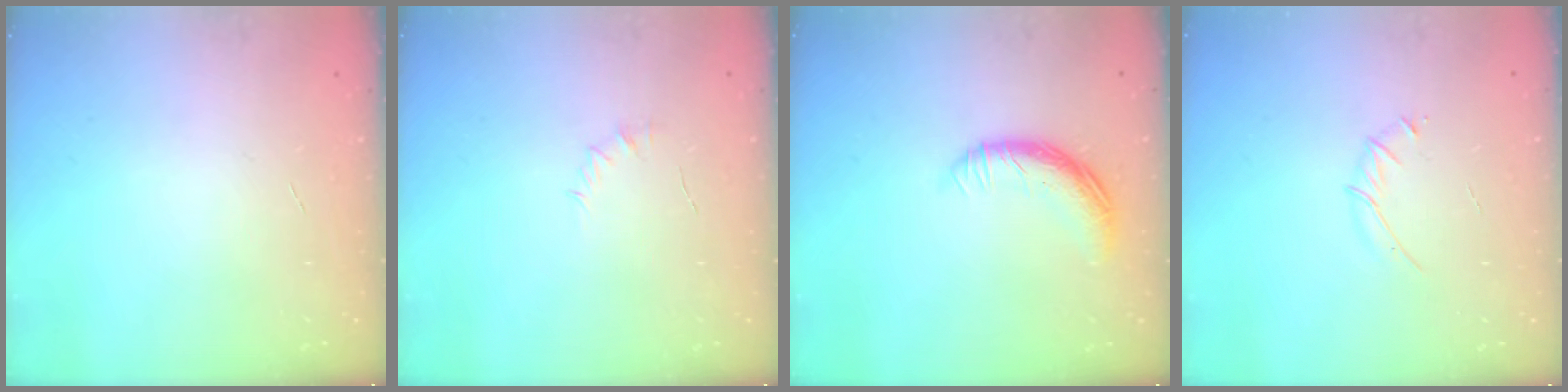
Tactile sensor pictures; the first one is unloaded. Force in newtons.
{"total": 4.5, "press": 4.3, "slide": 1.4}
{"total": 11.5, "press": 11.5, "slide": 0.6}
{"total": 3.3, "press": 3.2, "slide": 0.9}